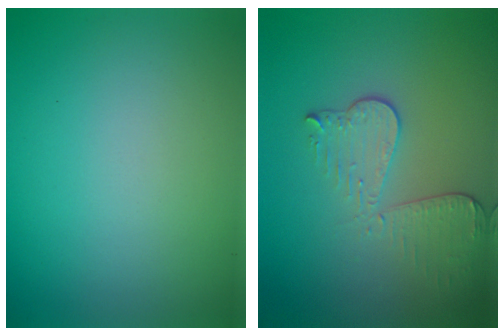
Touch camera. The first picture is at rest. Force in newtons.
{"total": 3.4, "press": 3.0, "slide": 1.6}